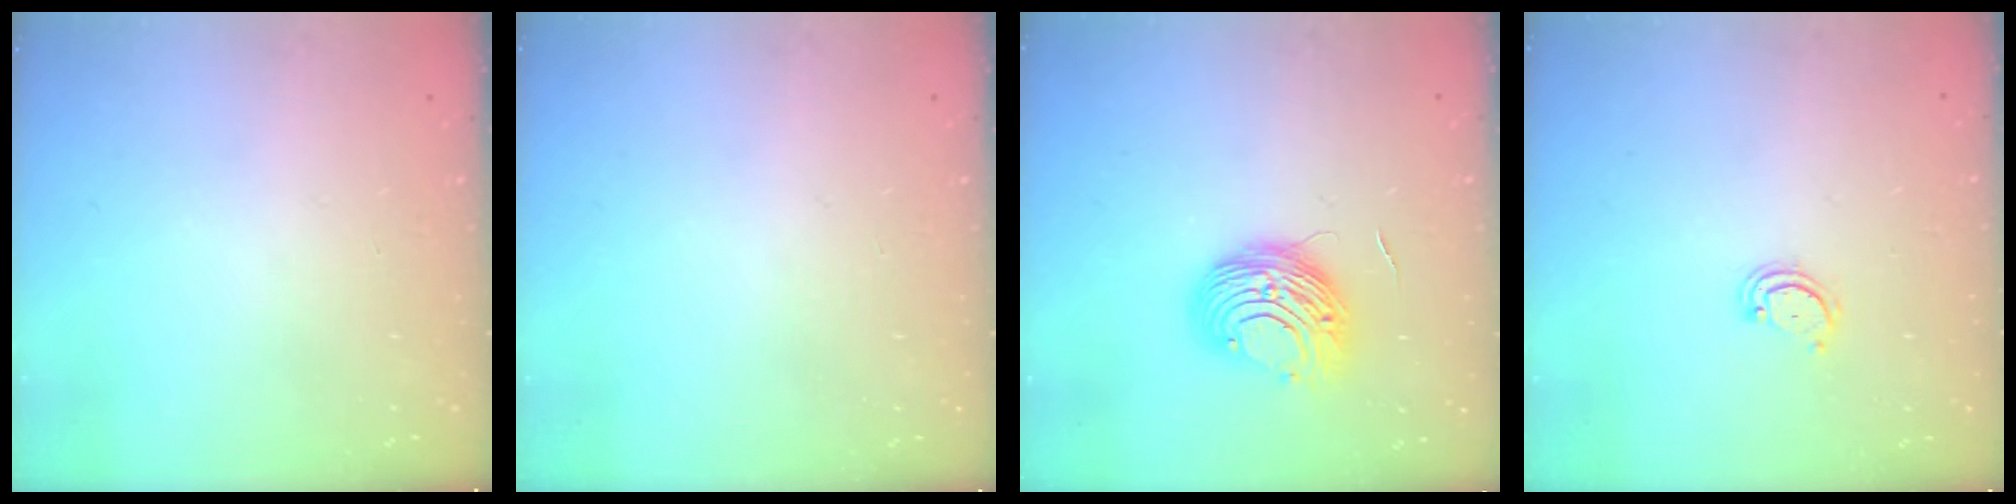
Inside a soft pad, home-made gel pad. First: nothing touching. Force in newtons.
{"total": 0.0}
{"total": 9.3, "press": 9.3, "slide": 0.4}
{"total": 2.6, "press": 2.6, "slide": 0.3}